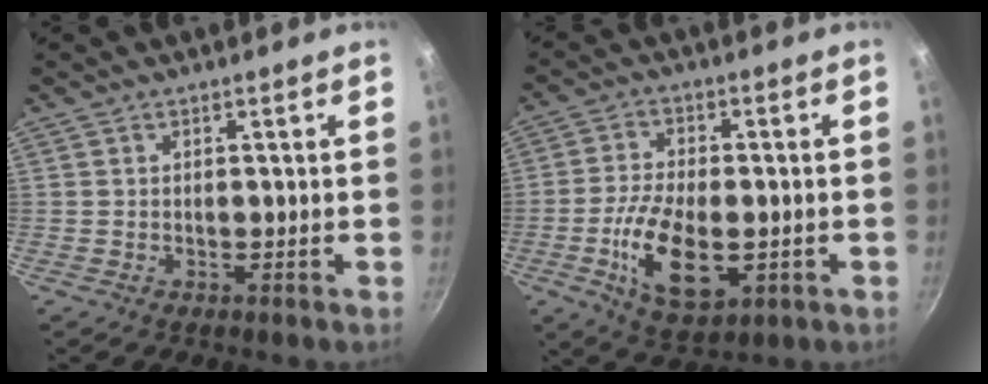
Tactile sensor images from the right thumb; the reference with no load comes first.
{"total": 12.6, "force": [-3.0, 6.3, 10.5], "torque": [-0.186, -0.003, -0.045]}